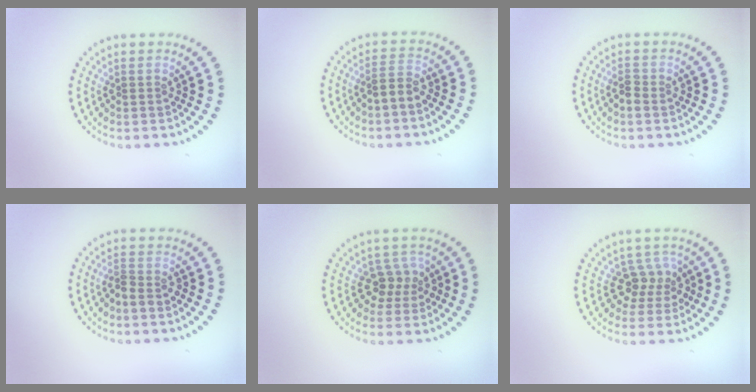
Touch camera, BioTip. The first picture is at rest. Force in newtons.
{"total": 1.8, "press": 1.6, "slide": 0.9}
{"total": 1.3, "press": 1.2, "slide": 0.3}
{"total": 1.3, "press": 1.0, "slide": 0.8}
{"total": 2.4, "press": 2.1, "slide": 1.0}
{"total": 2.7, "press": 2.0, "slide": 1.9}